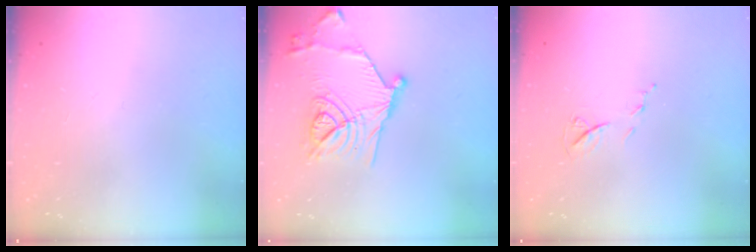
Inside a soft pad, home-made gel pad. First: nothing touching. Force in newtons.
{"total": 17.2, "press": 17.1, "slide": 1.9}
{"total": 6.2, "press": 6.2, "slide": 0.7}